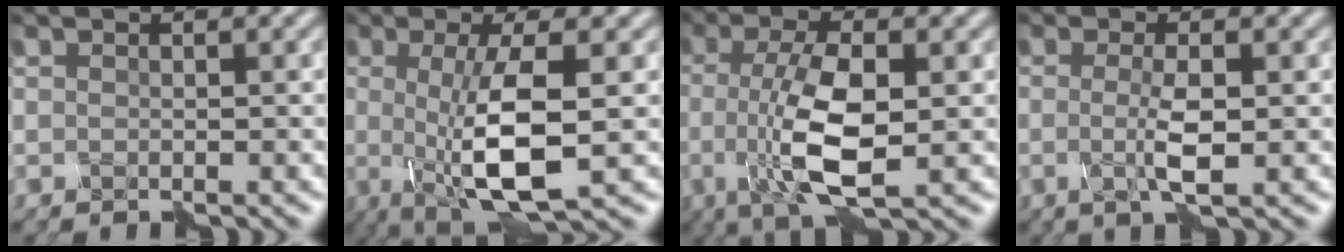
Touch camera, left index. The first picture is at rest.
{"total": 6.8, "force": [-0.7, 1.4, 6.7], "torque": [-0.134, -0.009, -0.008]}
{"total": 7.2, "force": [-1.4, 2.1, 6.7], "torque": [-0.147, -0.001, -0.023]}
{"total": 2.9, "force": [-0.5, 0.1, 2.8], "torque": [-0.067, -0.005, -0.005]}